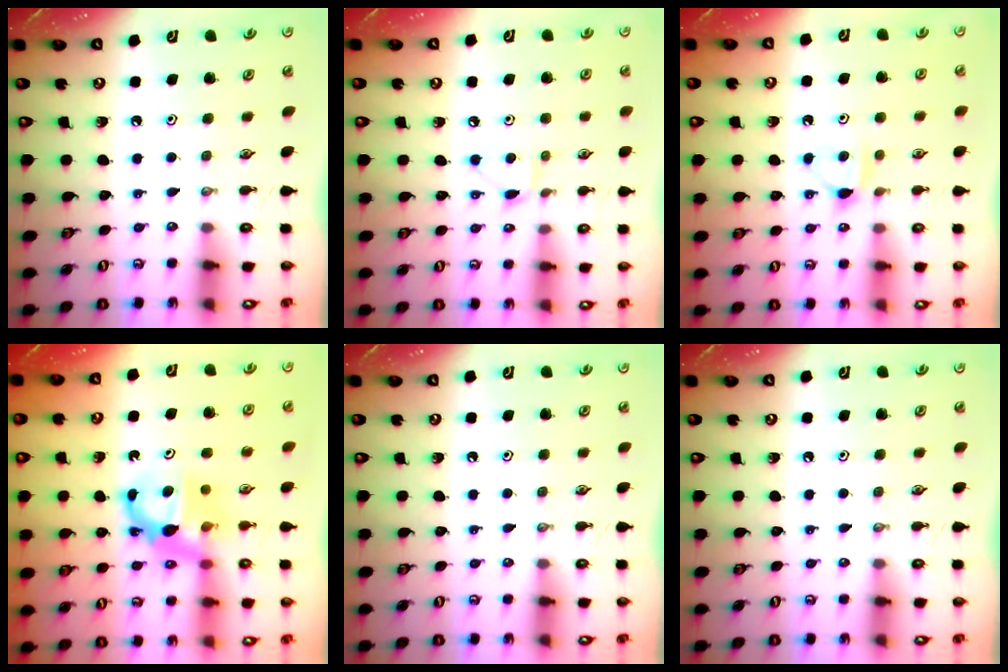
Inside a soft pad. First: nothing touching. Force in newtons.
{"total": 5.6, "press": 5.6, "slide": 0.6}
{"total": 6.0, "press": 6.0, "slide": 0.8}
{"total": 7.1, "press": 7.1, "slide": 0.3}
{"total": 0.0}
{"total": 0.0}